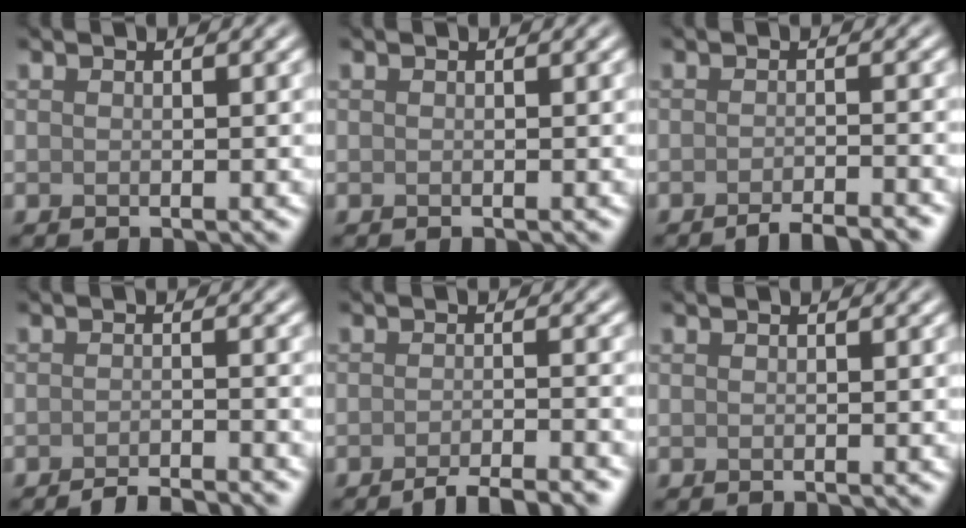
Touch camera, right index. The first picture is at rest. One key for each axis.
{"total": 0.0}
{"total": 3.4, "fx": -2.8, "fy": 0.5, "fz": 1.9, "tx": -0.017, "ty": 0.004, "tz": -0.047}
{"total": 2.9, "fx": -2.7, "fy": 0.4, "fz": 1.2, "tx": -0.003, "ty": 0.004, "tz": -0.046}
{"total": 3.8, "fx": -3.0, "fy": 0.6, "fz": 2.3, "tx": -0.022, "ty": 0.004, "tz": -0.054}
{"total": 0.0}